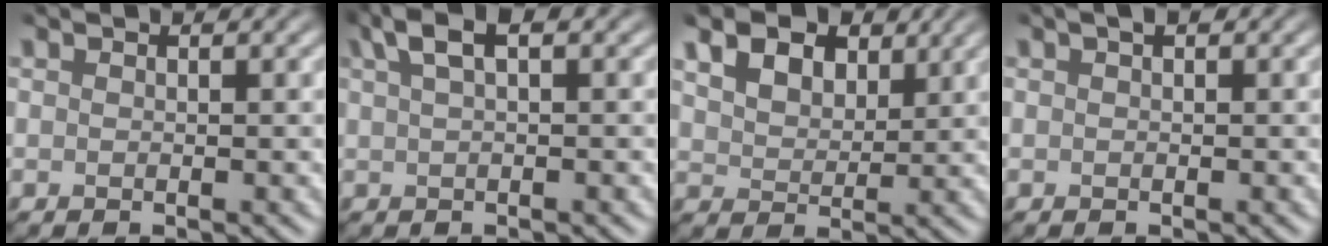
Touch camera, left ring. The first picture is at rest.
{"total": 3.4, "force": [1.7, 1.1, 2.7], "torque": [-0.055, 0.015, 0.031]}
{"total": 6.3, "force": [3.6, 3.7, 3.7], "torque": [-0.087, 0.018, 0.055]}
{"total": 0.7, "force": [0.2, 0.3, 0.6], "torque": [-0.009, 0.004, 0.002]}